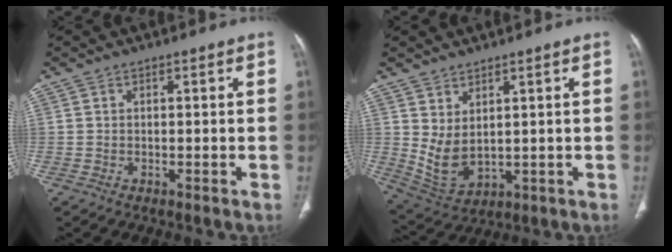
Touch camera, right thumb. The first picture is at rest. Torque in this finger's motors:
{"motor_torque": [-0.42, 0.57, 0.31, 0.42, 0.08]}